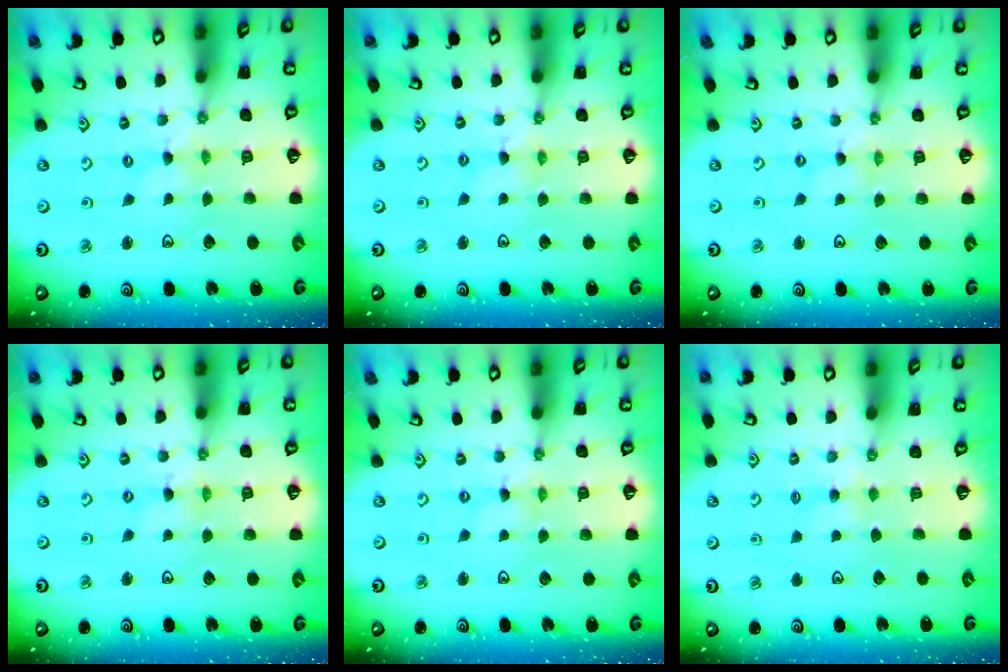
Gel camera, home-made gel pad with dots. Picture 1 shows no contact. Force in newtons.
{"total": 3.1, "press": 3.1, "slide": 0.3}
{"total": 0.0}
{"total": 0.8, "press": 0.8, "slide": 0.2}
{"total": 0.0}
{"total": 2.2, "press": 2.1, "slide": 0.4}